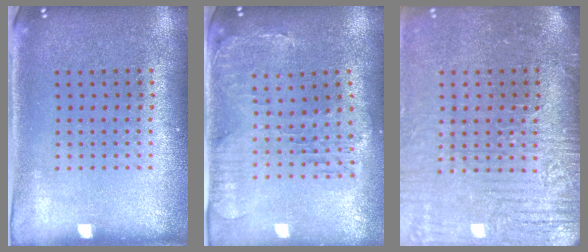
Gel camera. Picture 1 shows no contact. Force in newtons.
{"total": 0.7, "press": 0.6, "slide": 0.2}
{"total": 4.0, "press": 3.5, "slide": 2.0}